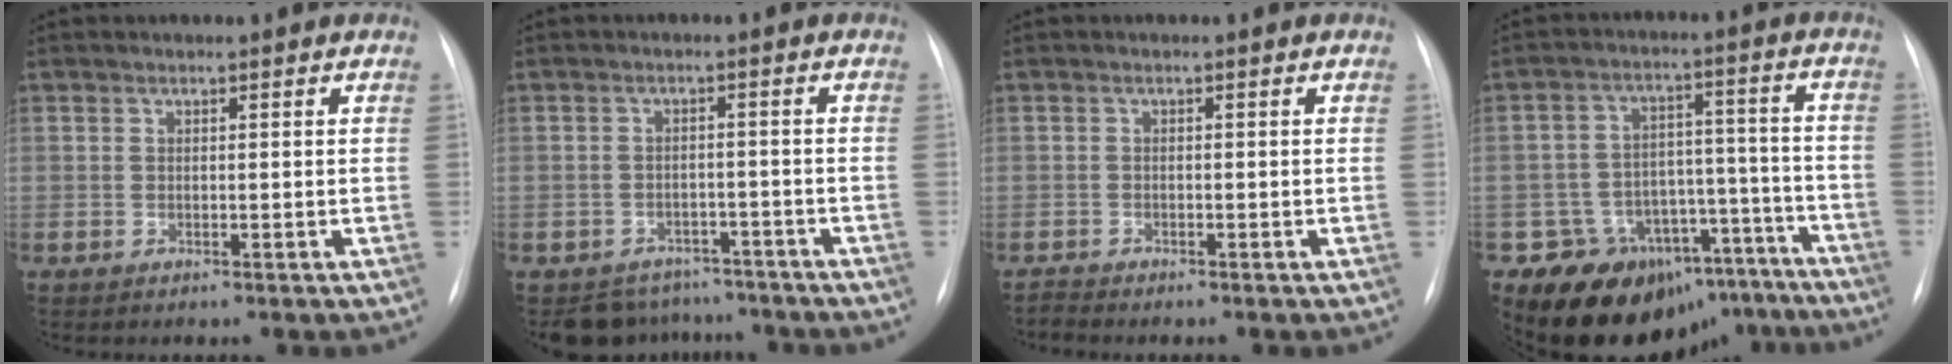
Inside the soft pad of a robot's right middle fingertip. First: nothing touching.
{"total": 7.4, "force": [-6.5, 3.5, -0.3], "torque": [0.011, 0.017, -0.084]}
{"total": 1.1, "force": [-0.9, -0.5, -0.3], "torque": [-0.001, -0.010, -0.018]}
{"total": 16.8, "force": [-13.1, 9.8, 3.6], "torque": [-0.031, 0.071, -0.172]}